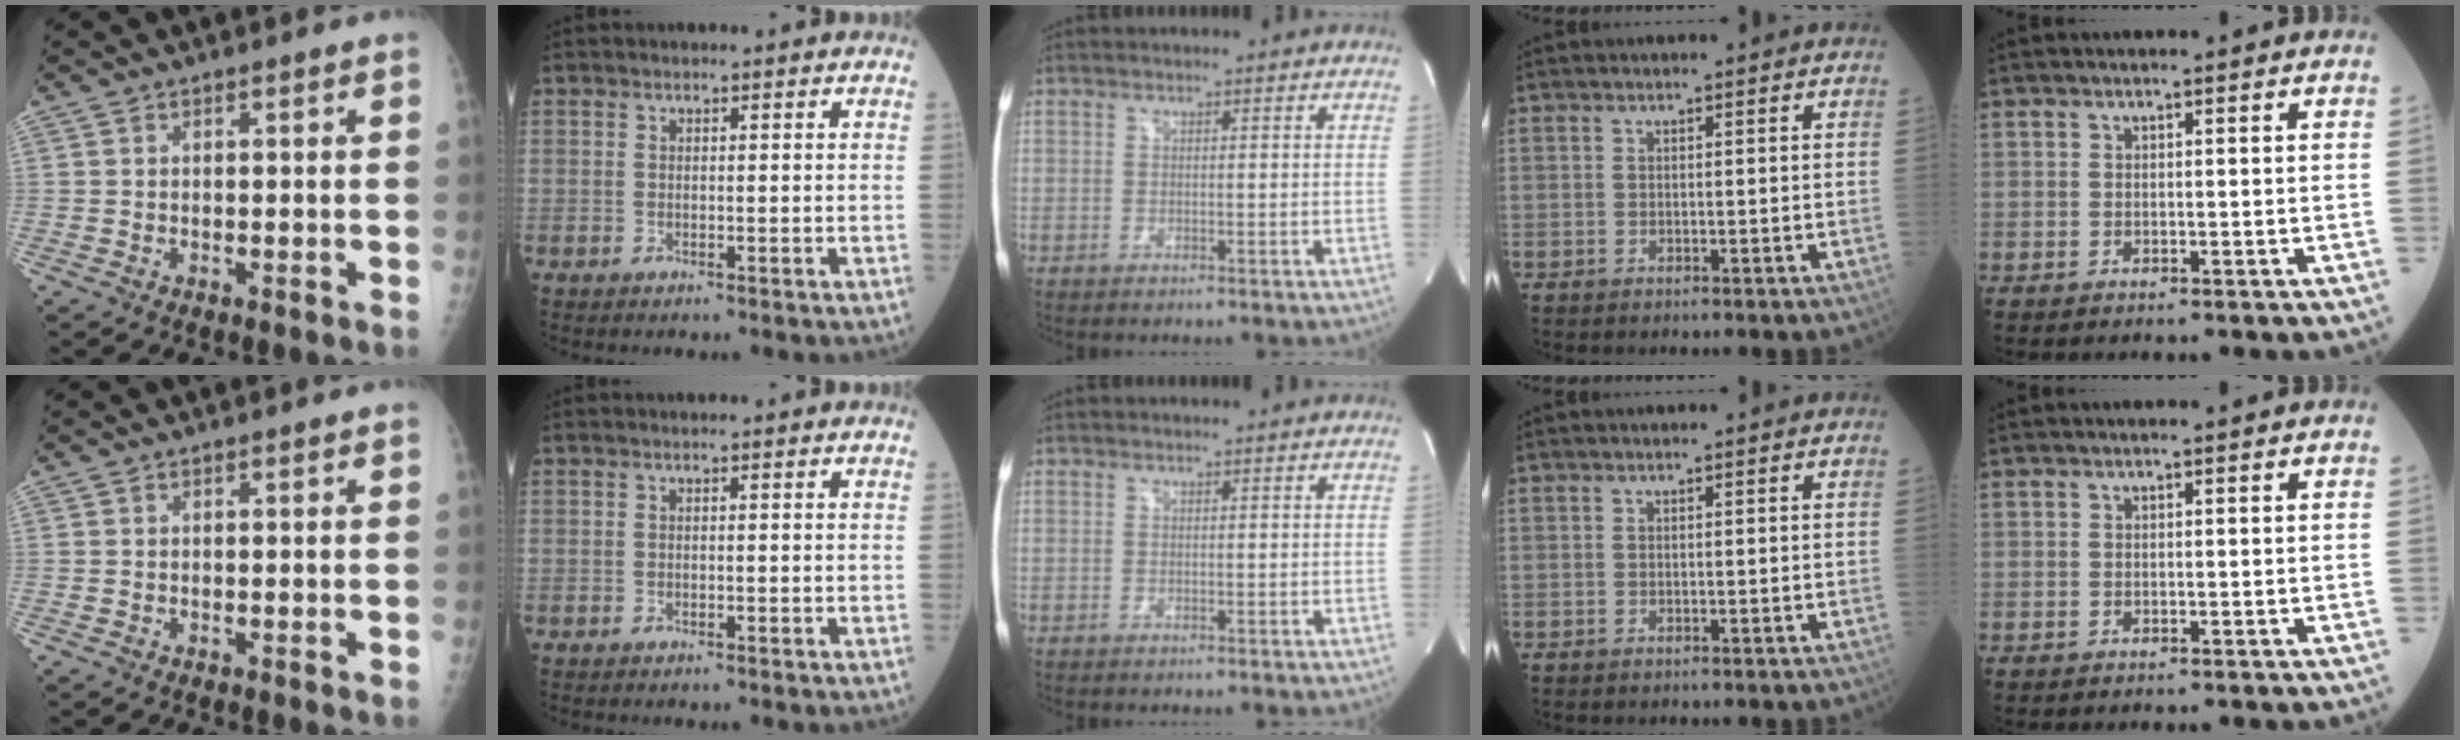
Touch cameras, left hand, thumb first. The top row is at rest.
{}